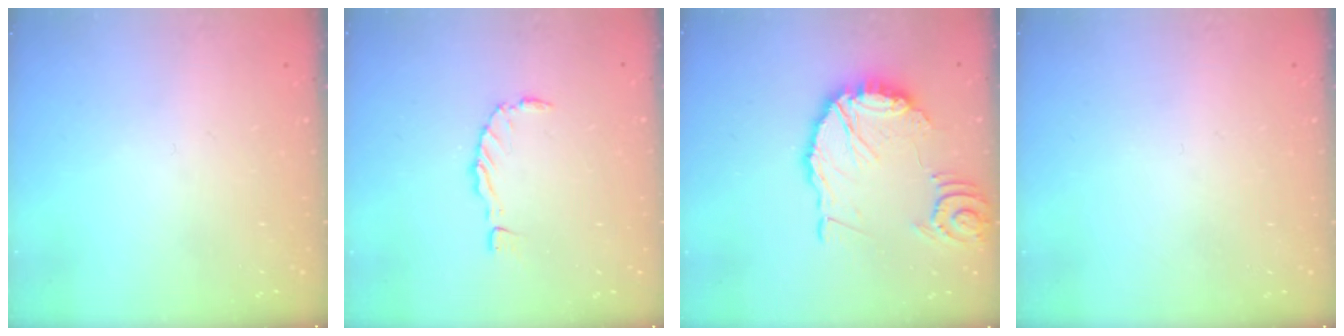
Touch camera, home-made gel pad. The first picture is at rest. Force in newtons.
{"total": 0.0}
{"total": 18.2, "press": 18.0, "slide": 2.3}
{"total": 0.0}